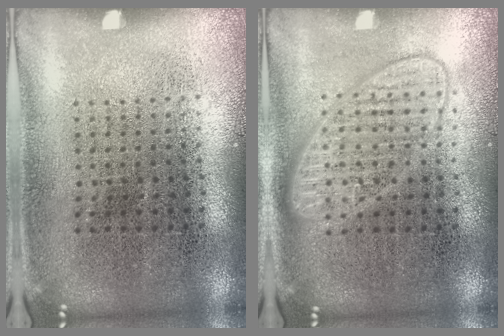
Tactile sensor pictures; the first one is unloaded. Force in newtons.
{"total": 3.0, "press": 3.0, "slide": 0.5}